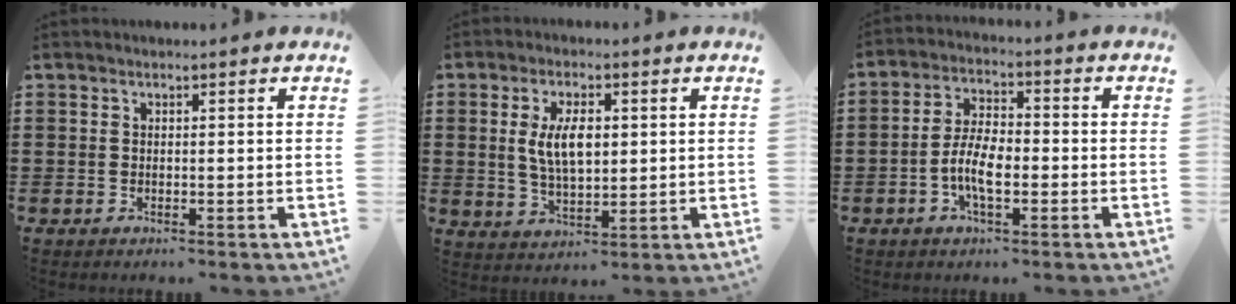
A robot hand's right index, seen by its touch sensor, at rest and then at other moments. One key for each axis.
{"total": 6.9, "fx": 1.0, "fy": 3.3, "fz": 6.0, "tx": -0.122, "ty": 0.005, "tz": 0.012}
{"total": 6.7, "fx": -1.9, "fy": 2.8, "fz": 5.8, "tx": -0.133, "ty": -0.001, "tz": -0.044}